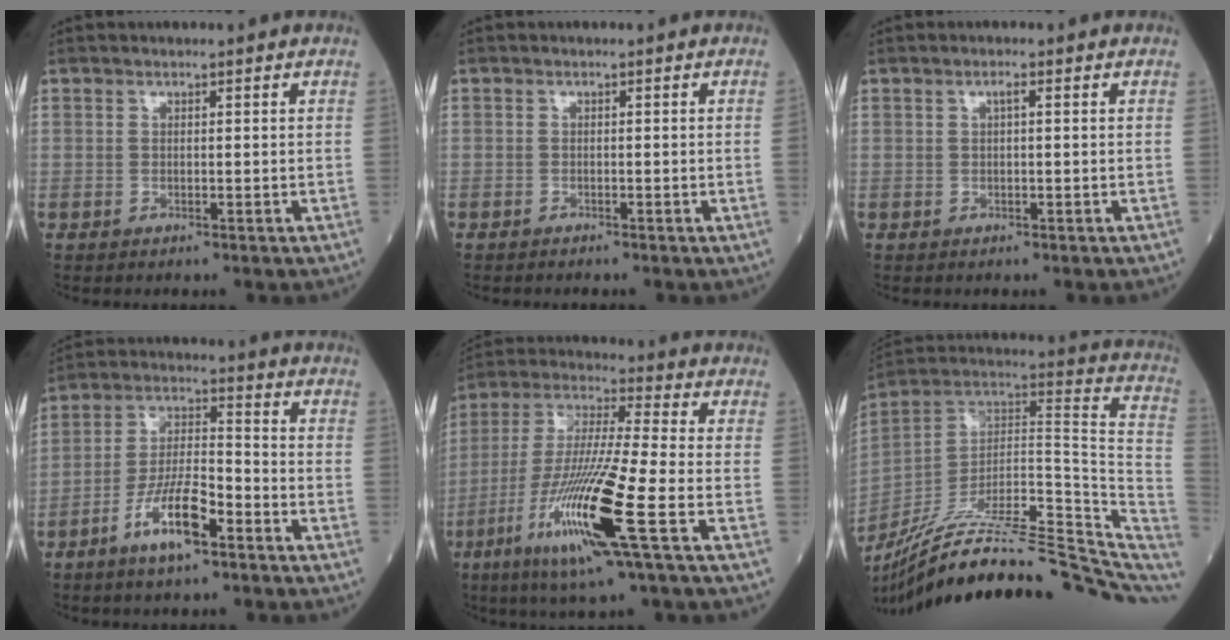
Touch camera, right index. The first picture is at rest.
{"total": 0.6, "force": [-0.1, -0.4, 0.4], "torque": [-0.005, 0.003, -0.009]}
{"total": 0.9, "force": [0.2, 0.1, 0.9], "torque": [-0.016, 0.003, 0.002]}
{"total": 9.6, "force": [-5.4, 2.2, 7.7], "torque": [-0.152, 0.000, -0.102]}
{"total": 17.5, "force": [-6.9, -0.2, 16.0], "torque": [-0.336, -0.028, -0.135]}
{"total": 29.4, "force": [-24.2, 3.6, 16.2], "torque": [-0.176, 0.006, -0.362]}